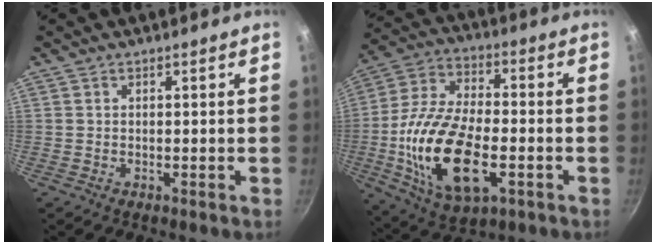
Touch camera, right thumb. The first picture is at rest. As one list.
[{"total": 21.4, "force": [-4.8, 10.8, 17.9], "torque": [-0.346, 0.014, -0.087]}]